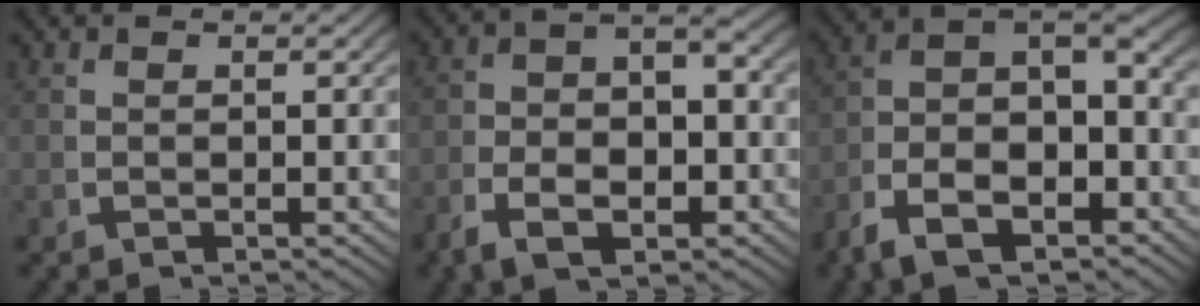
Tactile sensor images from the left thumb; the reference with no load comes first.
{"total": 5.7, "force": [-1.4, 3.1, 4.5], "torque": [-0.072, -0.010, -0.023]}
{"total": 11.5, "force": [-1.8, 7.9, 8.2], "torque": [-0.143, -0.016, -0.038]}